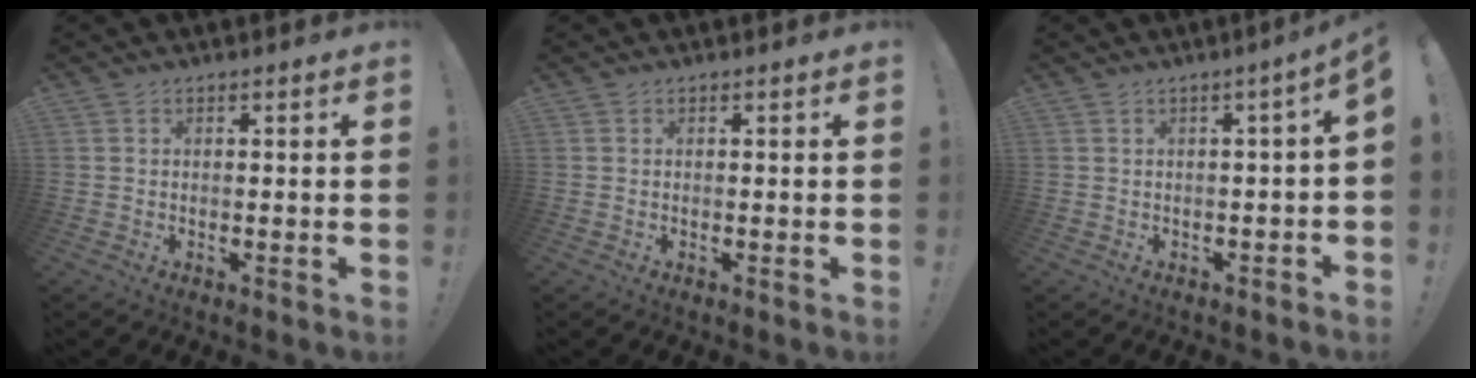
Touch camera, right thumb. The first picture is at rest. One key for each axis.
{"total": 0.0}
{"total": 2.7, "fx": -0.3, "fy": -0.1, "fz": 2.7, "tx": -0.043, "ty": -0.006, "tz": -0.005}